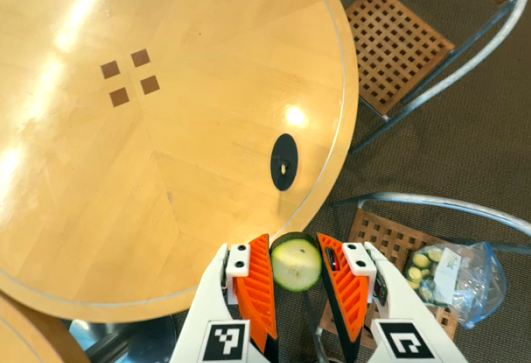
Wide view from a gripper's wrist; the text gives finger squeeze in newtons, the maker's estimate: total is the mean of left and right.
{"total": 8.5, "left": 8.2, "right": 8.8}